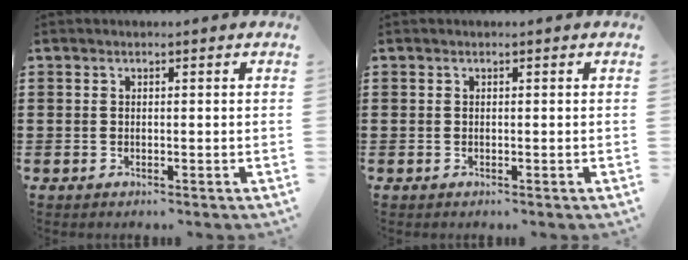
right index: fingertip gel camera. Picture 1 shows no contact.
{"total": 0.0}